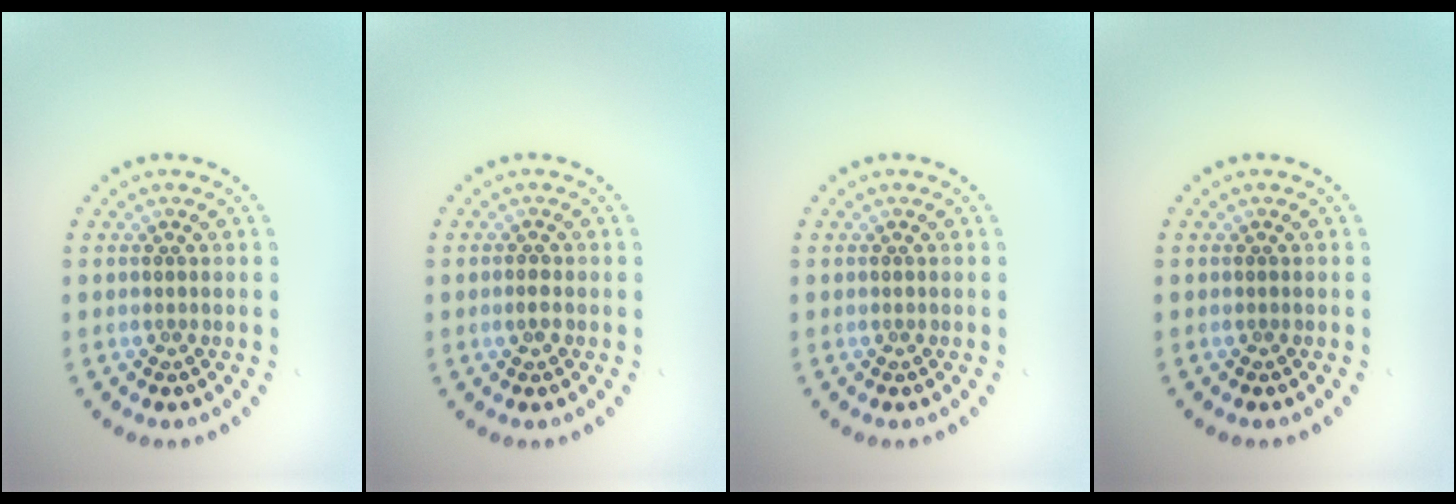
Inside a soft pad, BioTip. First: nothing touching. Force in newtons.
{"total": 1.0, "press": 1.0, "slide": 0.4}
{"total": 0.0}
{"total": 0.0}